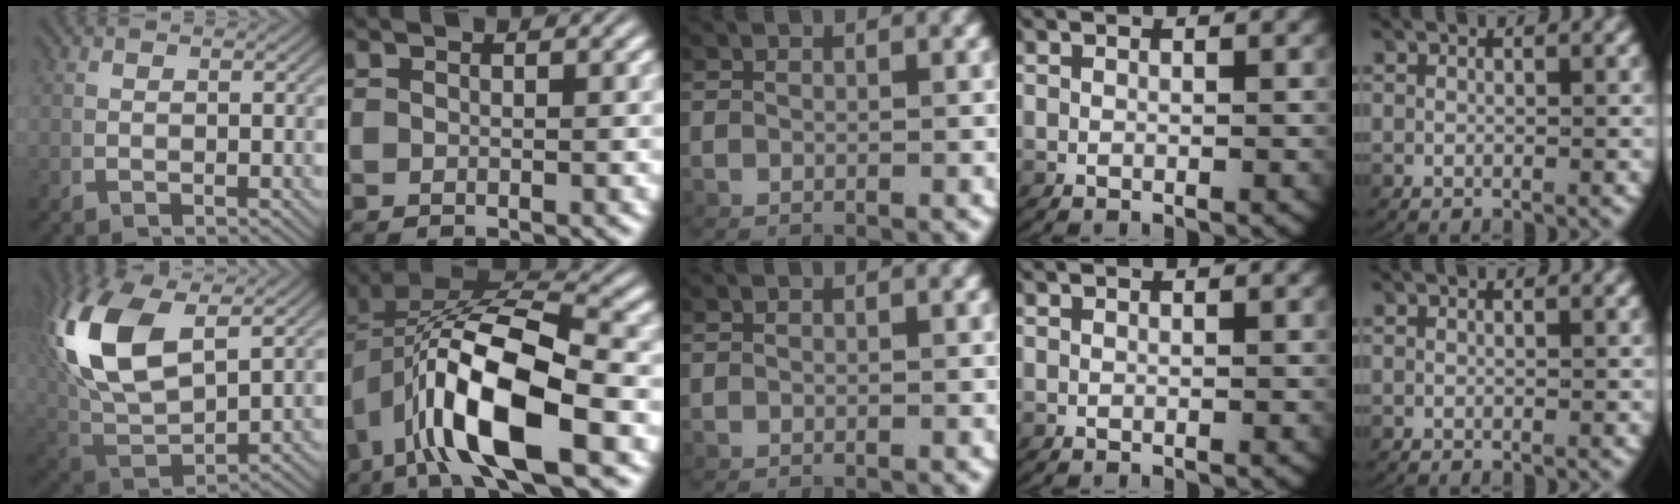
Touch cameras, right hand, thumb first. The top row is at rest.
{"thumb": {"total": 11.8, "force": [2.4, 6.9, 9.3], "torque": [-0.236, -0.024, 0.061]}, "index": {"total": 12.5, "force": [-1.2, 6.9, 10.3], "torque": [-0.195, -0.028, -0.013]}}